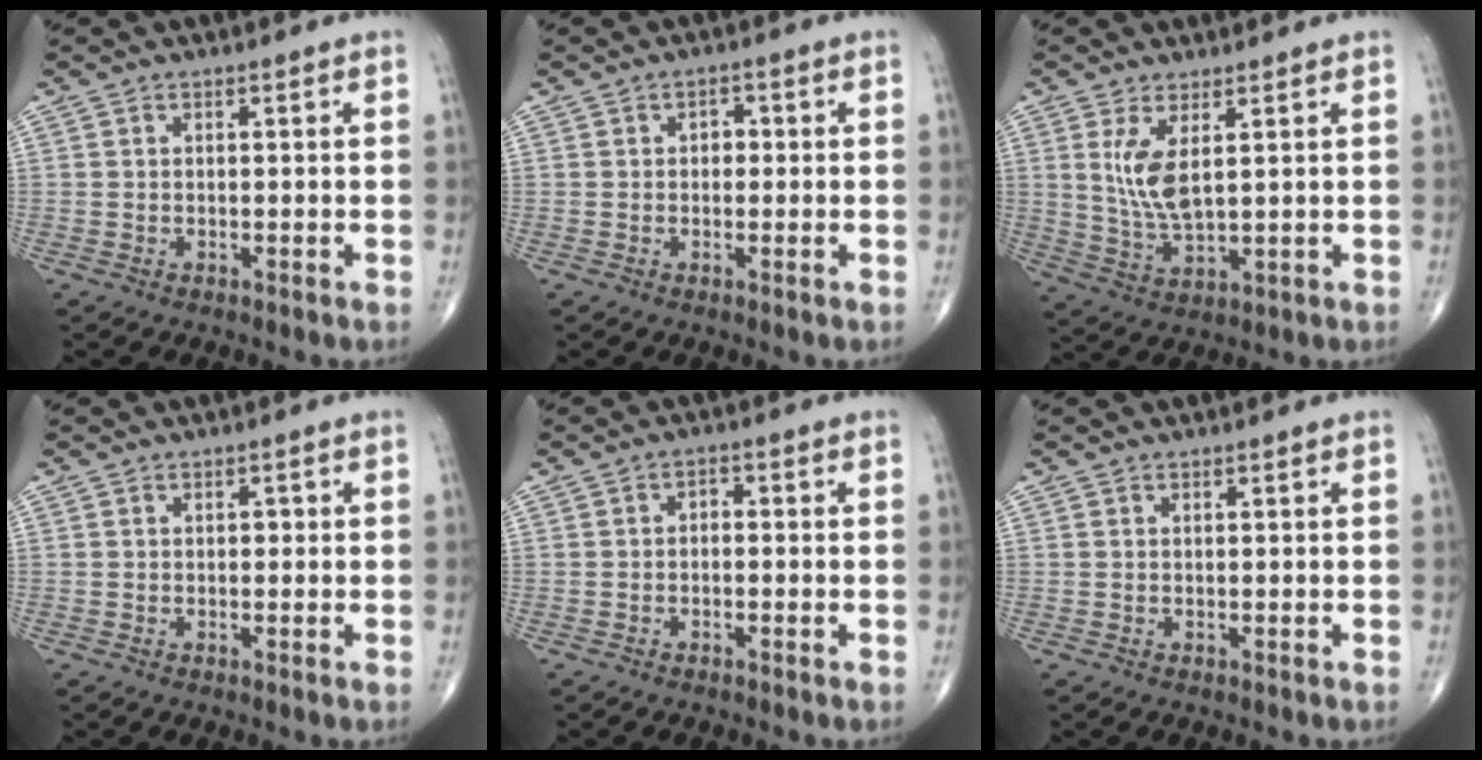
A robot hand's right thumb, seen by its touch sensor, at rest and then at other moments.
{"total": 2.2, "force": [0.1, 1.6, 1.4], "torque": [-0.005, 0.006, -0.004]}
{"total": 7.2, "force": [2.2, 2.7, 6.3], "torque": [-0.129, -0.022, 0.055]}
{"total": 1.0, "force": [0.0, 0.7, 0.7], "torque": [-0.002, 0.003, -0.005]}
{"total": 1.7, "force": [-0.3, 1.2, 1.2], "torque": [-0.008, 0.009, -0.012]}
{"total": 0.0}